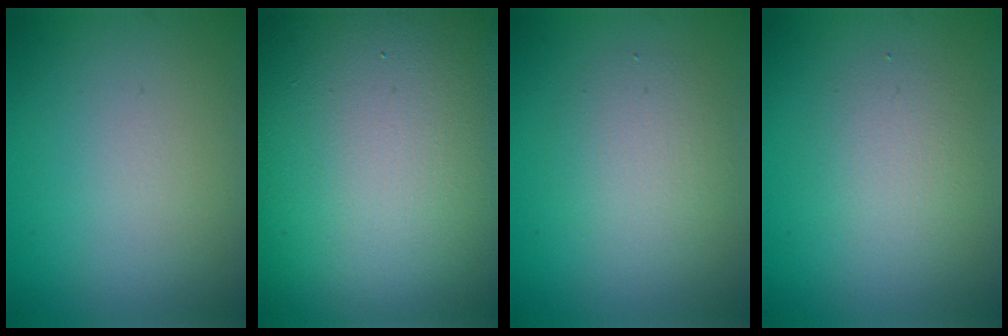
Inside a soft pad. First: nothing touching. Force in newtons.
{"total": 26.6, "press": 26.5, "slide": 1.2}
{"total": 2.7, "press": 2.7, "slide": 0.3}
{"total": 2.2, "press": 2.2, "slide": 0.1}